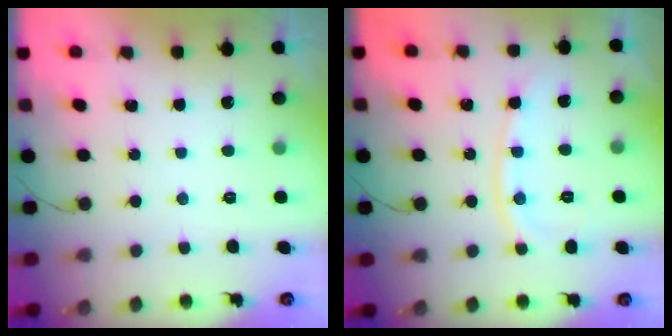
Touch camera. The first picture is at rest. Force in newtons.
{"total": 9.2, "press": 9.2, "slide": 0.2}